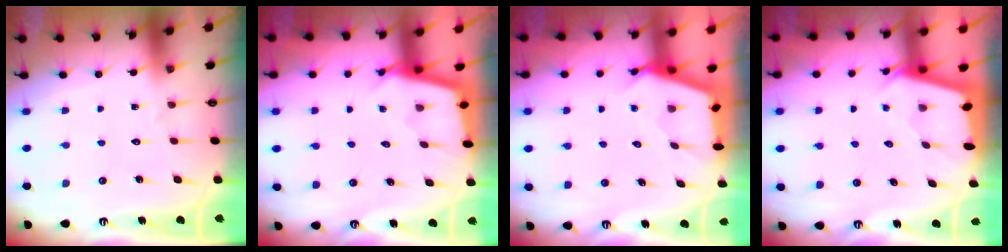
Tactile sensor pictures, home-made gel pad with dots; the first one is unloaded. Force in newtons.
{"total": 2.5, "press": 2.5, "slide": 0.2}
{"total": 2.6, "press": 2.6, "slide": 0.3}
{"total": 2.0, "press": 2.0, "slide": 0.3}